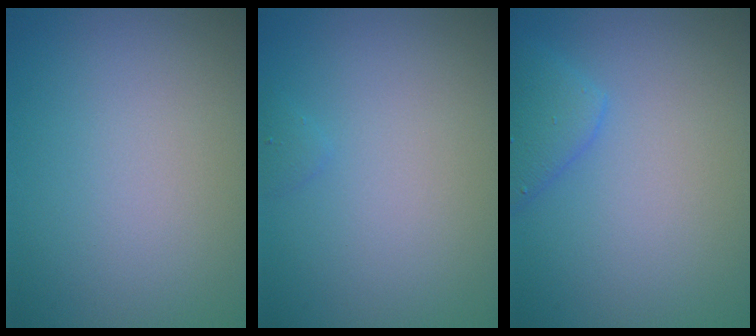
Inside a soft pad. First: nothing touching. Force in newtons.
{"total": 0.5, "press": 0.5, "slide": 0.1}
{"total": 2.6, "press": 2.6, "slide": 0.2}